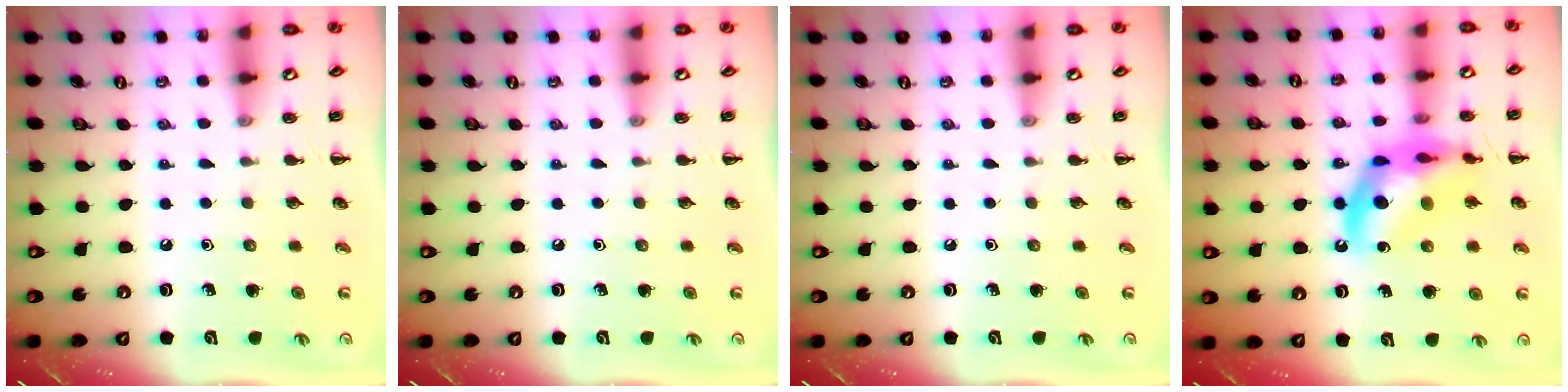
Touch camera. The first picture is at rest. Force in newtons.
{"total": 0.0}
{"total": 0.0}
{"total": 15.3, "press": 14.8, "slide": 3.9}